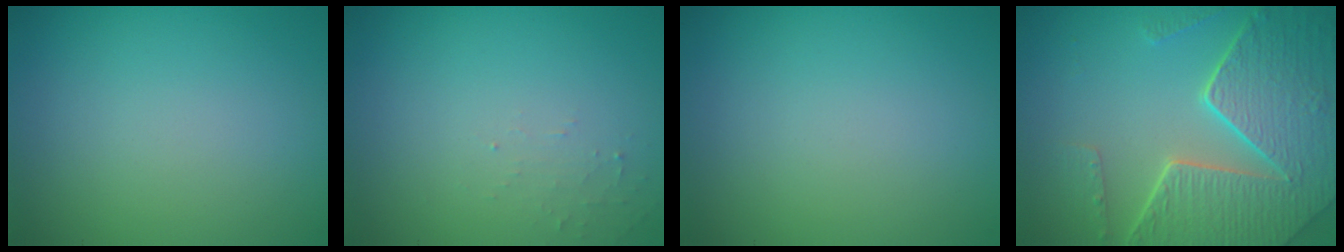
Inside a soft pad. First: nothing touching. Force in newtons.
{"total": 1.1, "press": 1.1, "slide": 0.2}
{"total": 0.0}
{"total": 8.1, "press": 5.8, "slide": 5.6}